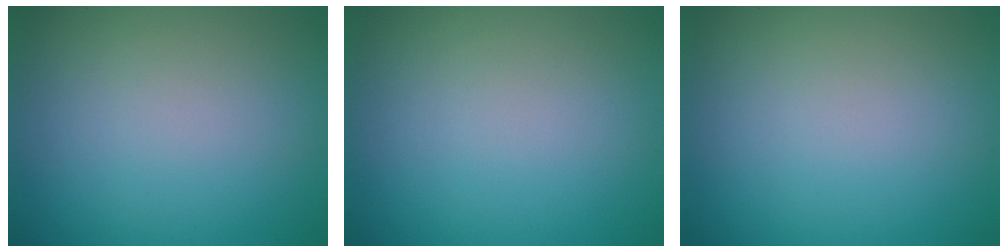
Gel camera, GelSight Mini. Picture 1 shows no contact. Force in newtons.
{"total": 0.0}
{"total": 0.0}